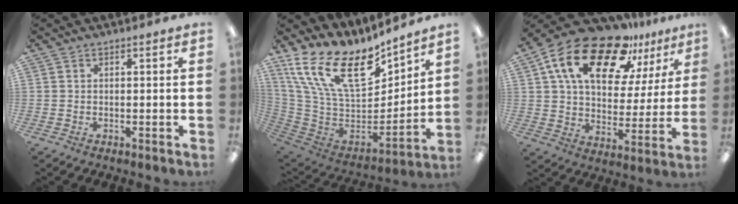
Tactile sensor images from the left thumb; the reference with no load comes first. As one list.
[{"total": 22.5, "force": [12.5, 11.8, 14.5], "torque": [-0.266, -0.080, 0.230]}, {"total": 22.0, "force": [14.2, 10.5, 13.1], "torque": [-0.224, -0.075, 0.245]}]